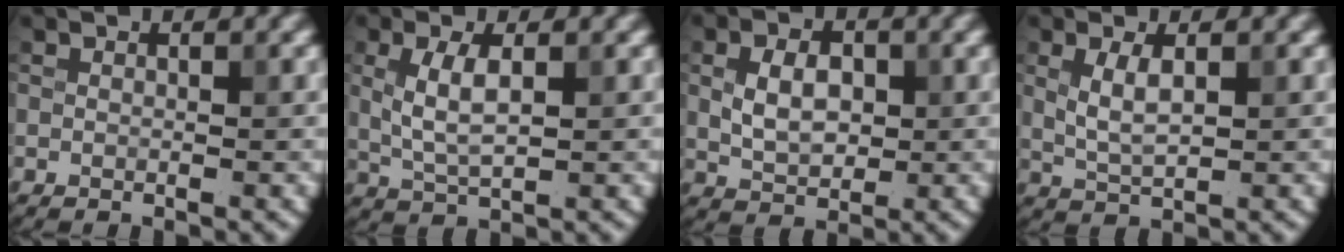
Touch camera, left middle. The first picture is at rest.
{"total": 3.5, "force": [0.5, 1.4, 3.1], "torque": [-0.071, 0.001, 0.012]}
{"total": 4.0, "force": [0.4, 2.7, 2.9], "torque": [-0.060, 0.001, 0.008]}
{"total": 2.6, "force": [0.6, 1.0, 2.3], "torque": [-0.050, 0.000, 0.016]}